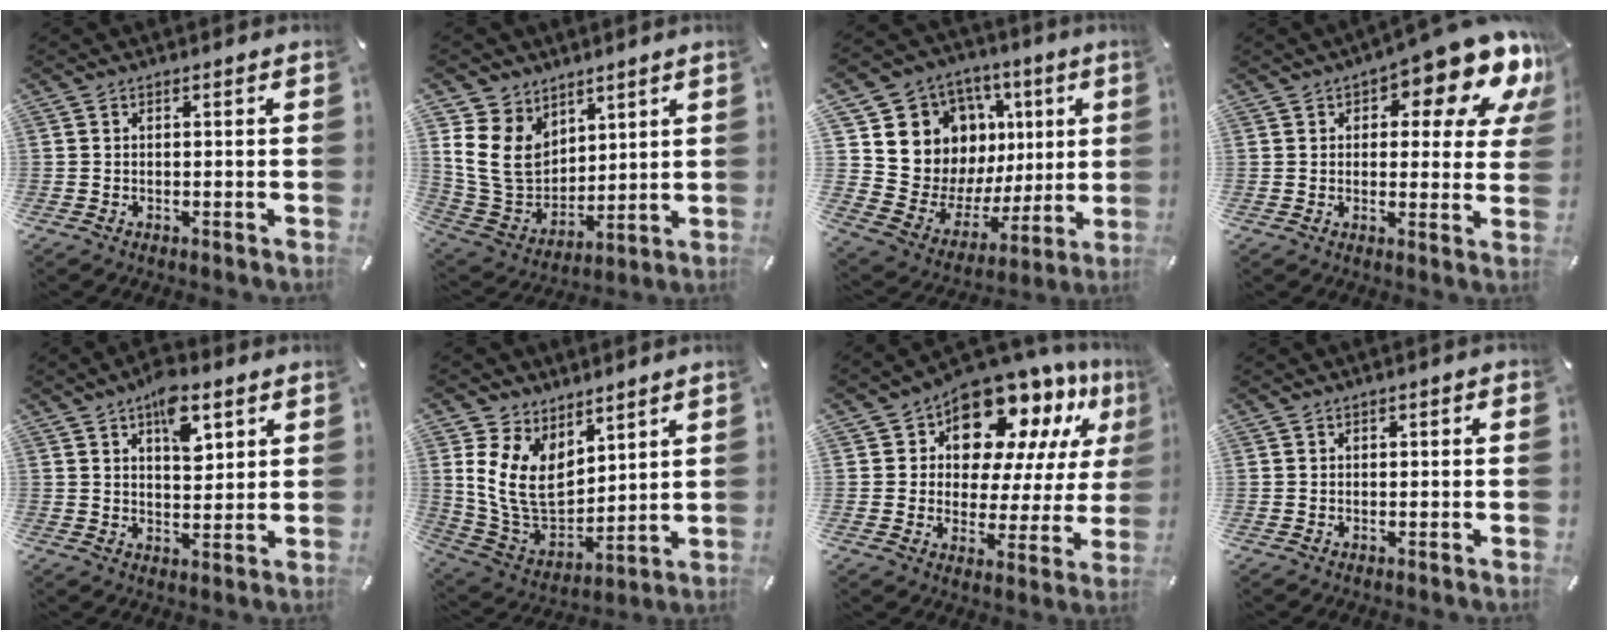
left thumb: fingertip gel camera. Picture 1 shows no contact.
{"total": 12.9, "force": [4.7, 10.7, 5.5], "torque": [-0.149, -0.027, 0.097]}
{"total": 14.1, "force": [5.6, 12.5, 3.3], "torque": [-0.054, -0.060, 0.134]}
{"total": 14.2, "force": [8.4, 5.5, 10.0], "torque": [-0.128, -0.064, 0.136]}
{"total": 9.5, "force": [5.0, 5.2, 6.2], "torque": [-0.077, -0.023, 0.082]}
{"total": 11.9, "force": [4.5, 9.0, 6.4], "torque": [-0.159, -0.038, 0.092]}
{"total": 15.9, "force": [11.7, 8.5, 6.7], "torque": [-0.118, -0.087, 0.204]}
{"total": 0.7, "force": [0.4, 0.6, 0.0], "torque": [0.000, 0.004, 0.006]}